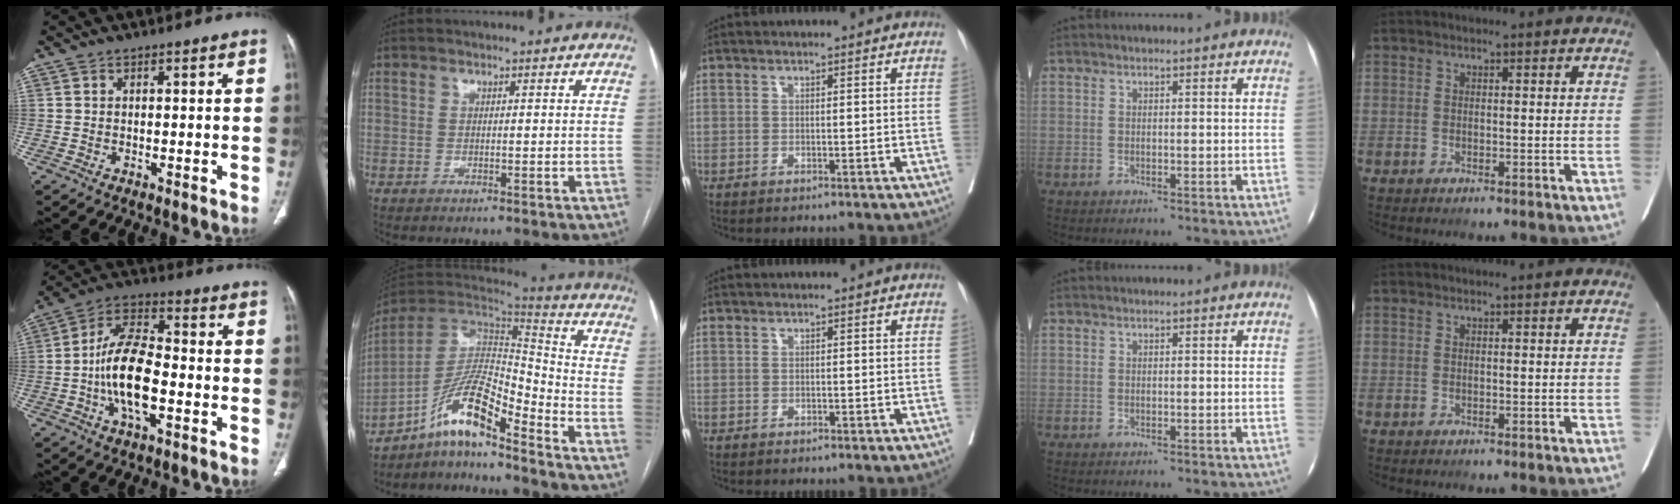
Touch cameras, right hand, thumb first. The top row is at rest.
{"thumb": {"total": 14.2, "force": [-3.1, 6.5, 12.2], "torque": [-0.227, 0.028, -0.062]}, "index": {"total": 11.8, "force": [-8.4, 2.1, 8.0], "torque": [-0.149, 0.030, -0.151]}}